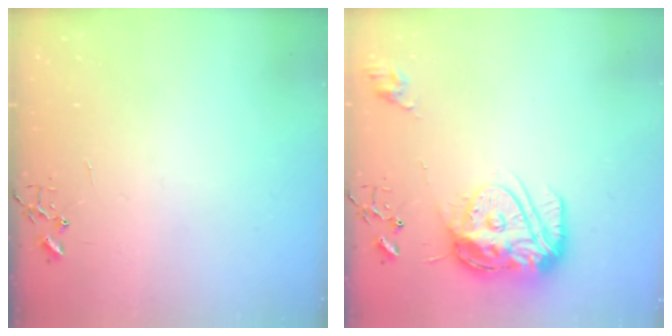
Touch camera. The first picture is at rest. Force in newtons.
{"total": 15.2, "press": 15.1, "slide": 1.5}